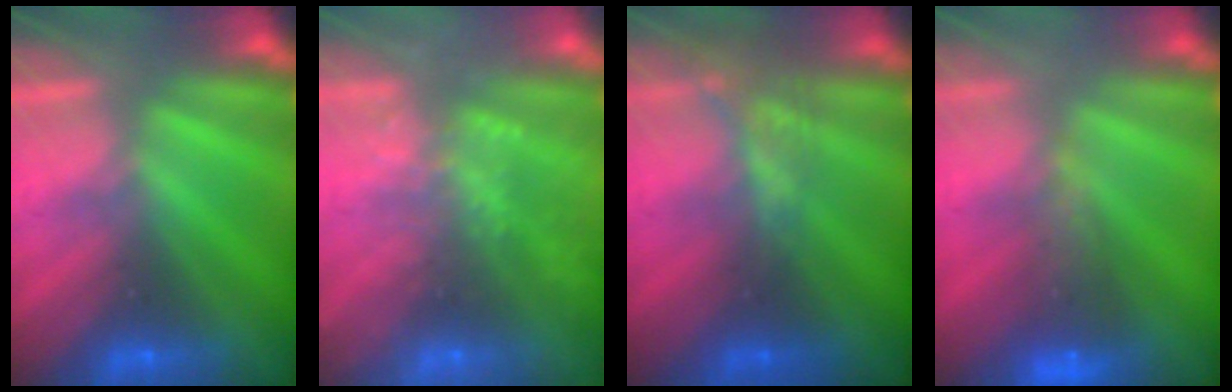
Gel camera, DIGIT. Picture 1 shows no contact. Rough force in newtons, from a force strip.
{"total": 9.1}
{"total": 2.1}
{"total": 6.0}